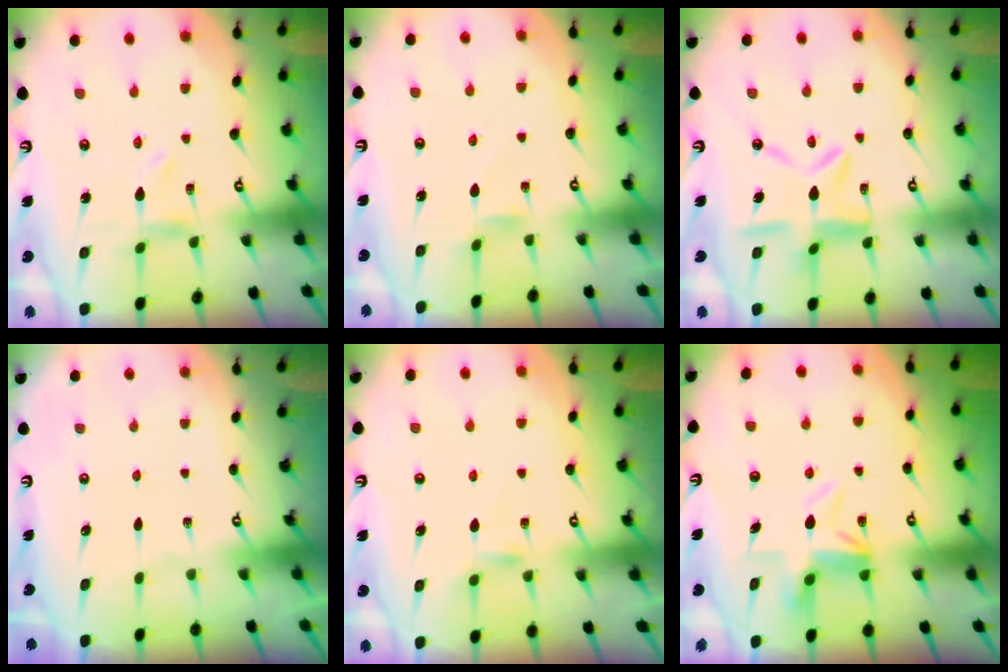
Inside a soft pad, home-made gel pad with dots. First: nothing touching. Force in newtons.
{"total": 2.4, "press": 2.3, "slide": 0.4}
{"total": 12.7, "press": 12.6, "slide": 1.3}
{"total": 0.0}
{"total": 3.7, "press": 3.7, "slide": 0.6}
{"total": 6.3, "press": 6.1, "slide": 1.5}